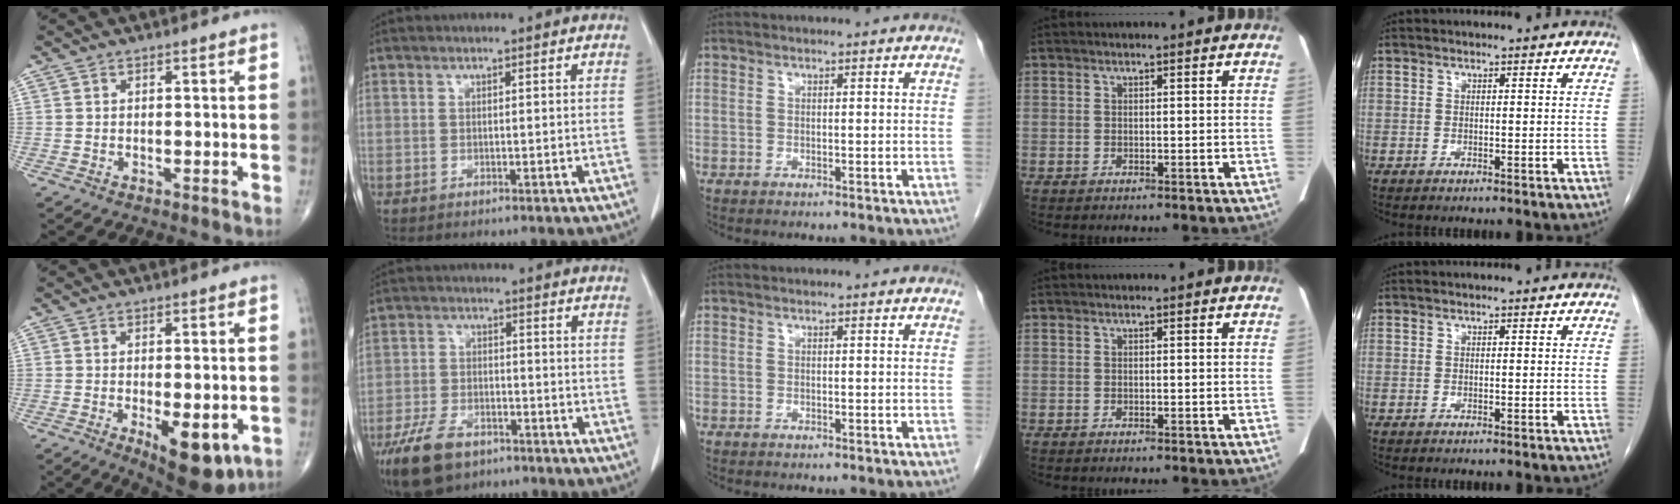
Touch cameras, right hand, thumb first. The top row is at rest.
{"thumb": {"total": 10.7, "force": [-3.6, 4.4, 9.1], "torque": [-0.114, -0.012, -0.042]}, "index": {"total": 10.1, "force": [-6.6, 5.3, 5.5], "torque": [-0.110, -0.008, -0.111]}}